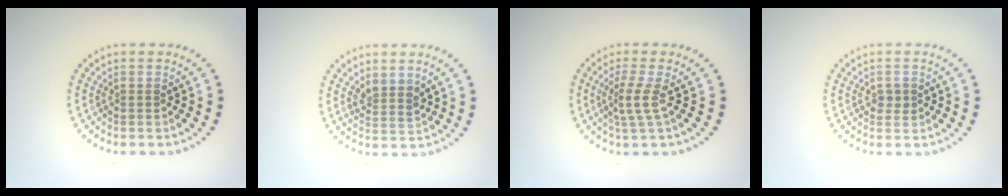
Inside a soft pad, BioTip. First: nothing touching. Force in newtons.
{"total": 2.0, "press": 1.6, "slide": 1.1}
{"total": 2.2, "press": 1.4, "slide": 1.7}
{"total": 1.2, "press": 1.2, "slide": 0.1}